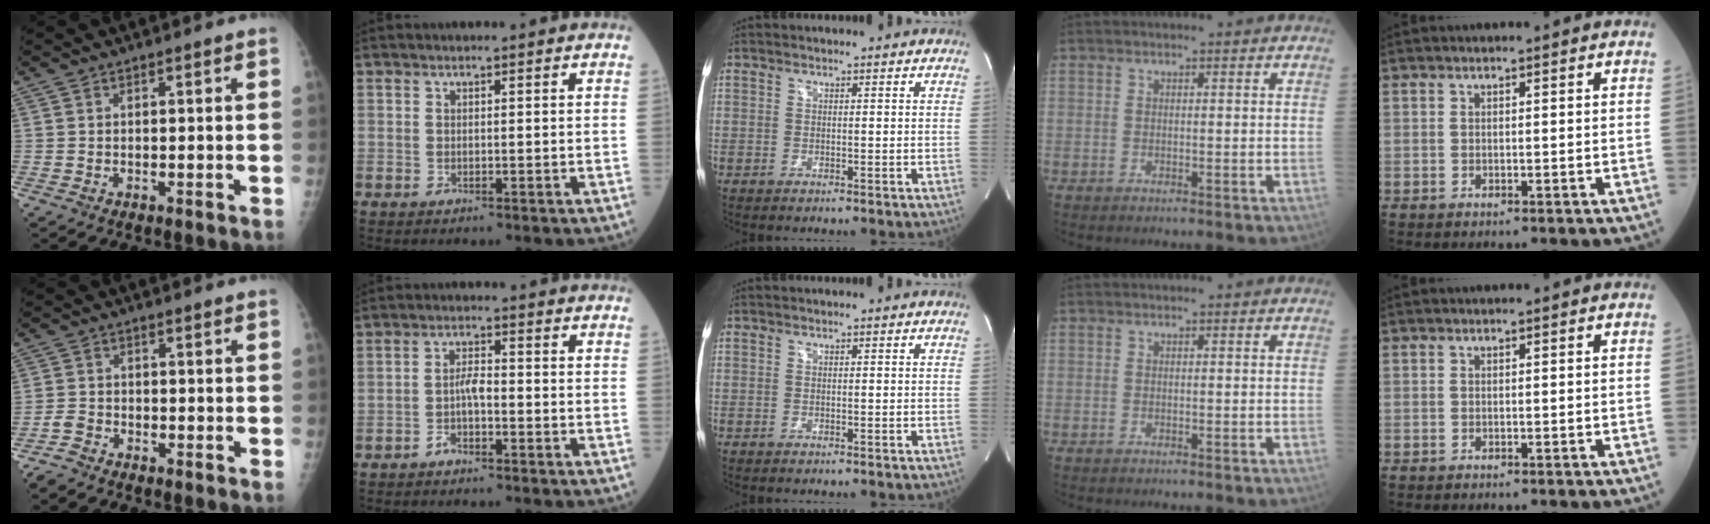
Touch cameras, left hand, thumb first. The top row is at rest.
{"thumb": {"total": 2.5, "force": [-2.4, 0.8, 0.3], "torque": [-0.012, 0.003, -0.053]}, "index": {"total": 2.8, "force": [-1.3, 0.9, 2.3], "torque": [-0.046, 0.007, -0.026]}}